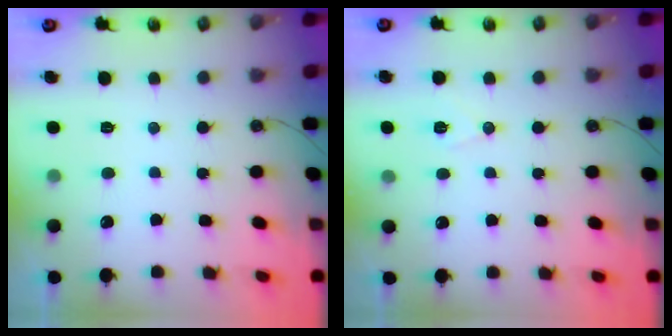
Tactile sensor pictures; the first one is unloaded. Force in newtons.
{"total": 5.7, "press": 4.6, "slide": 3.3}